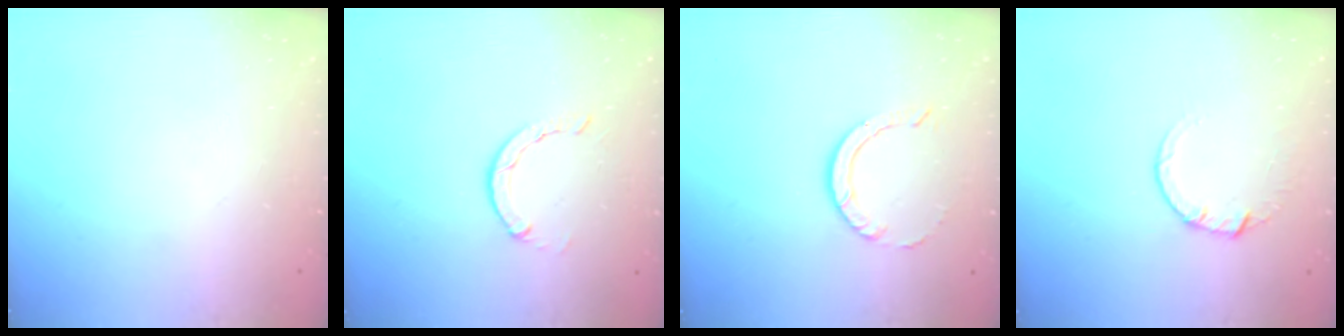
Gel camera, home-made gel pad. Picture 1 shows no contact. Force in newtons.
{"total": 2.8, "press": 2.7, "slide": 0.4}
{"total": 5.3, "press": 5.3, "slide": 0.1}
{"total": 3.7, "press": 3.7, "slide": 0.5}